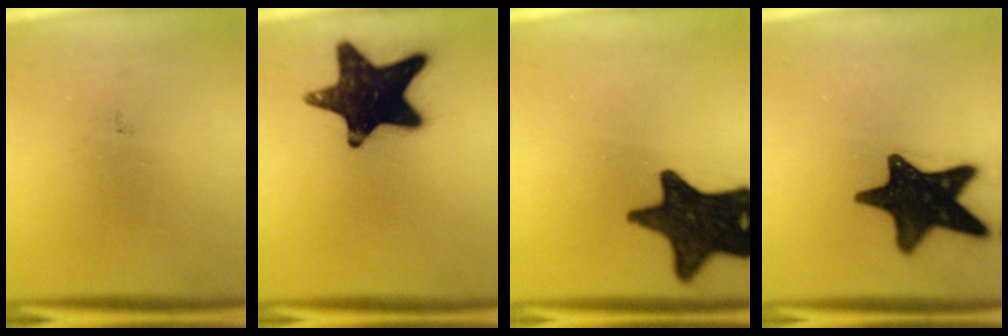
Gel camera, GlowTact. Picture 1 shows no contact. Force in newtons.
{"total": 18.2}
{"total": 17.2}
{"total": 17.5}